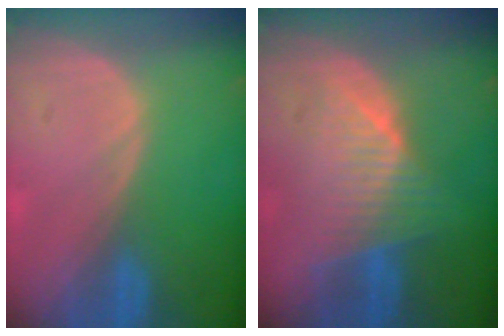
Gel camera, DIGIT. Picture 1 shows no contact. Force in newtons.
{"total": 7.9, "press": 7.0, "slide": 3.6}